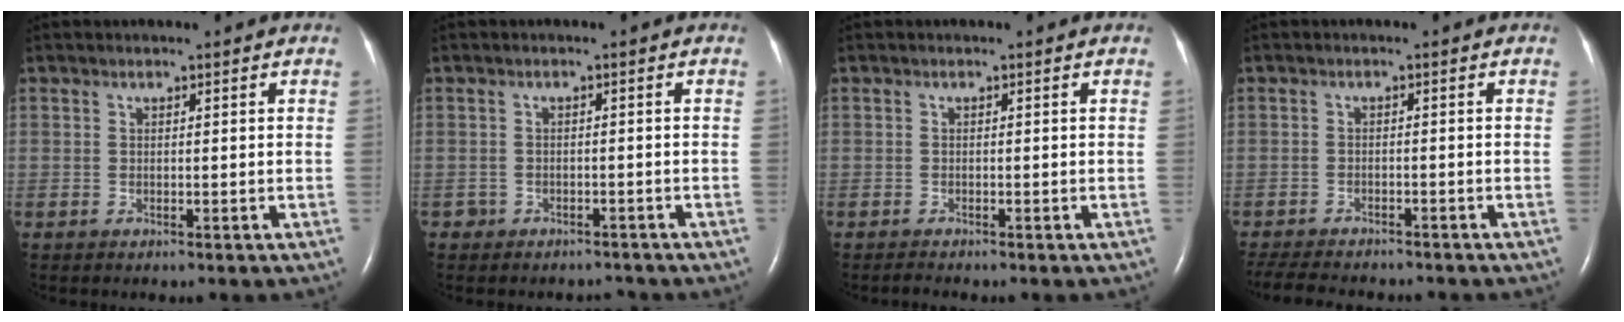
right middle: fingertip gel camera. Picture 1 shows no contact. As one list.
[{"total": 2.4, "force": [-1.9, 1.3, -0.7], "torque": [0.007, 0.007, -0.028]}, {"total": 0.6, "force": [-0.6, -0.1, 0.1], "torque": [-0.009, -0.004, -0.011]}, {"total": 10.4, "force": [-9.2, 2.4, 4.1], "torque": [-0.075, -0.013, -0.131]}]